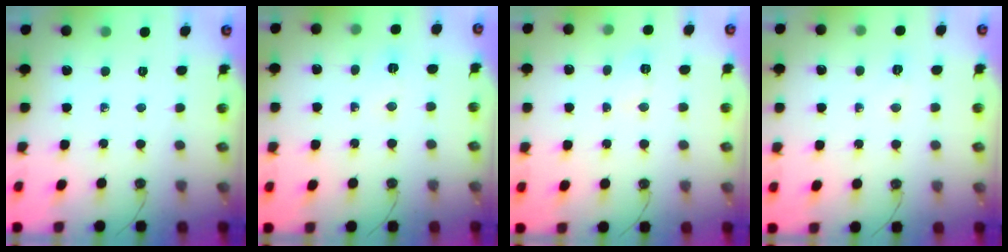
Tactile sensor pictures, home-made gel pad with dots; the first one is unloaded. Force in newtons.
{"total": 18.5, "press": 4.2, "slide": 18.0}
{"total": 4.2, "press": 4.2, "slide": 0.6}
{"total": 3.6, "press": 3.6, "slide": 0.5}